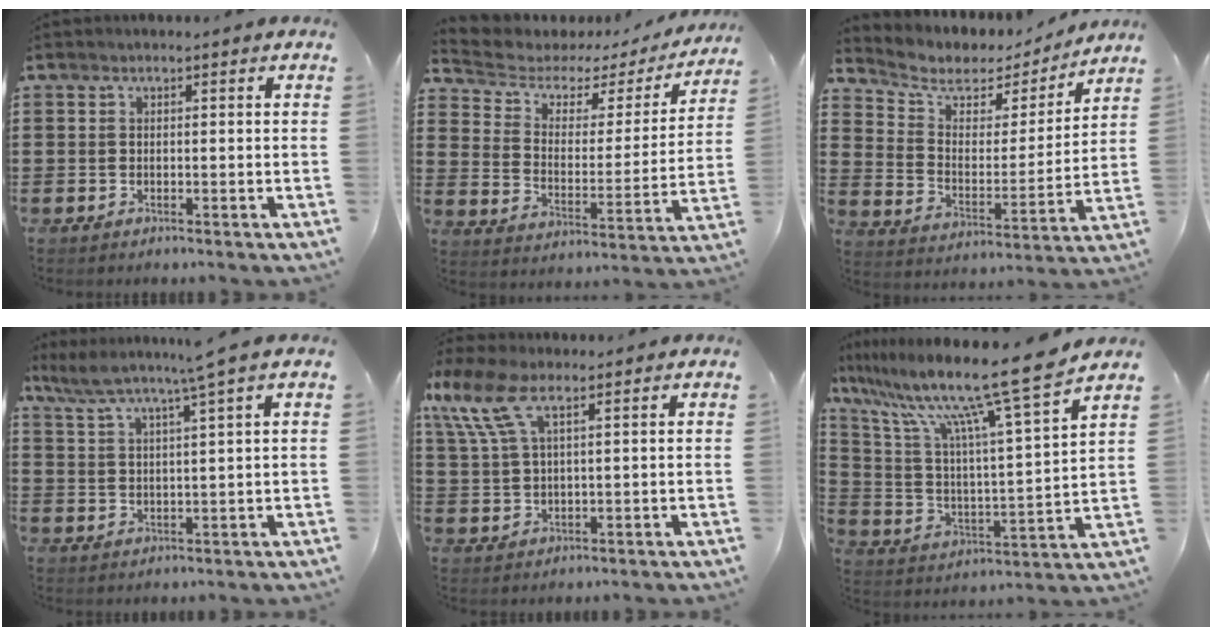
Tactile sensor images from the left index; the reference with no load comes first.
{"total": 3.7, "force": [2.6, 2.3, 1.4], "torque": [-0.053, -0.018, 0.034]}
{"total": 5.6, "force": [4.4, 3.0, 1.8], "torque": [-0.069, -0.024, 0.072]}
{"total": 5.1, "force": [3.8, -1.1, 3.3], "torque": [-0.080, -0.024, 0.058]}
{"total": 7.9, "force": [4.3, 2.9, 5.9], "torque": [-0.148, -0.001, 0.075]}
{"total": 14.1, "force": [11.1, -0.4, 8.6], "torque": [-0.198, -0.075, 0.175]}